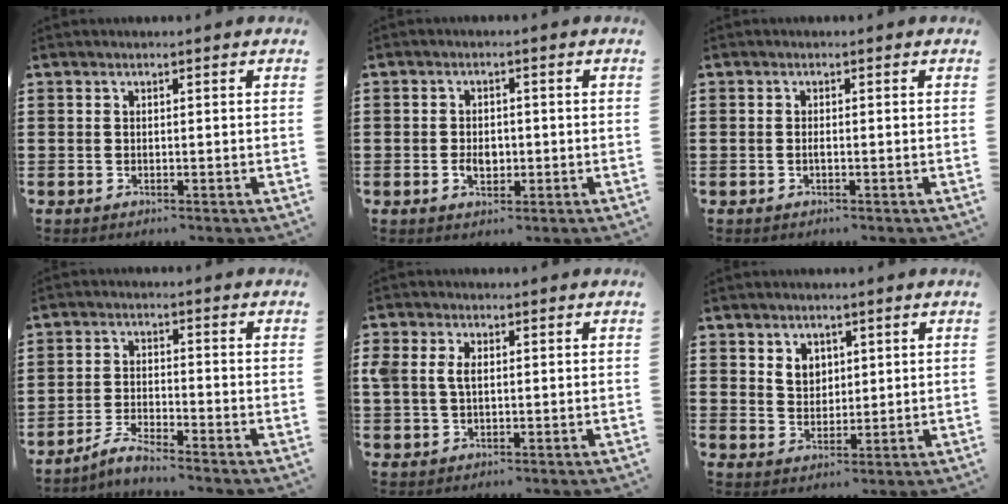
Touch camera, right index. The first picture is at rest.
{"total": 2.7, "force": [-0.4, 1.8, 2.0], "torque": [-0.039, 0.004, -0.008]}
{"total": 0.7, "force": [-0.3, 0.1, 0.6], "torque": [-0.012, -0.004, -0.004]}
{"total": 3.6, "force": [-3.5, 0.1, 1.0], "torque": [-0.027, 0.005, -0.071]}
{"total": 3.2, "force": [0.6, 2.0, 2.3], "torque": [-0.066, 0.006, 0.004]}
{"total": 3.7, "force": [1.9, 2.9, 1.2], "torque": [-0.035, 0.011, 0.036]}